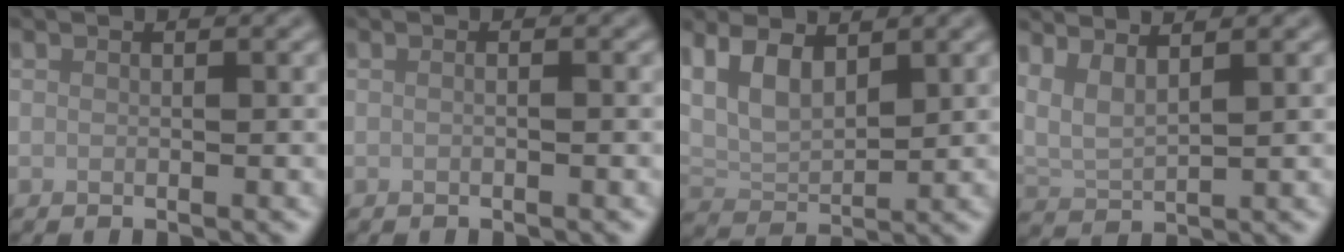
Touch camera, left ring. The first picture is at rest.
{"total": 0.6, "force": [0.0, 0.2, 0.6], "torque": [-0.009, -0.003, -0.004]}
{"total": 5.4, "force": [2.6, 3.0, 3.7], "torque": [-0.078, 0.000, 0.048]}
{"total": 3.5, "force": [2.7, 0.8, 2.2], "torque": [-0.053, 0.005, 0.054]}